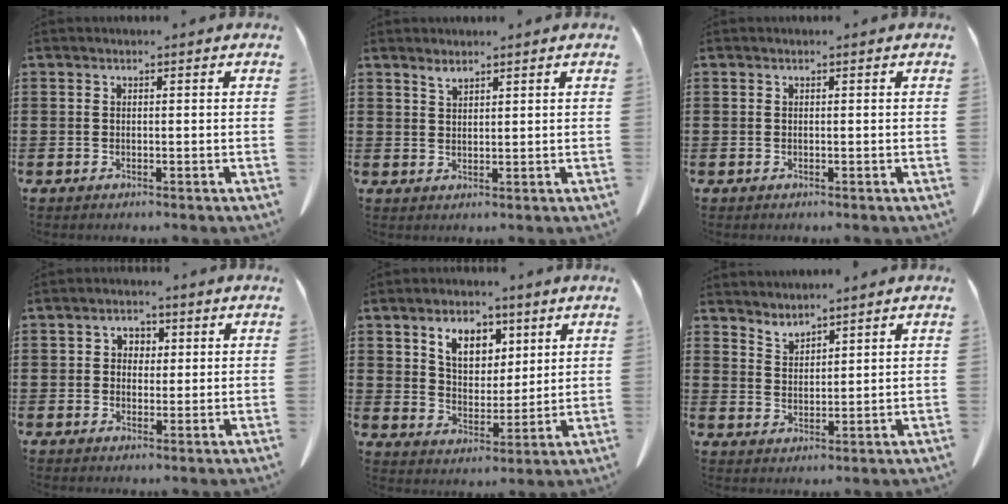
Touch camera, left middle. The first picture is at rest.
{"total": 1.7, "force": [1.5, 0.3, 0.6], "torque": [-0.017, -0.001, 0.030]}
{"total": 0.0}
{"total": 2.4, "force": [0.5, 2.2, 0.8], "torque": [-0.018, 0.007, 0.004]}
{"total": 7.2, "force": [4.3, 4.7, 3.3], "torque": [-0.064, 0.004, 0.076]}
{"total": 2.9, "force": [2.9, 0.0, -0.3], "torque": [-0.004, -0.013, 0.057]}